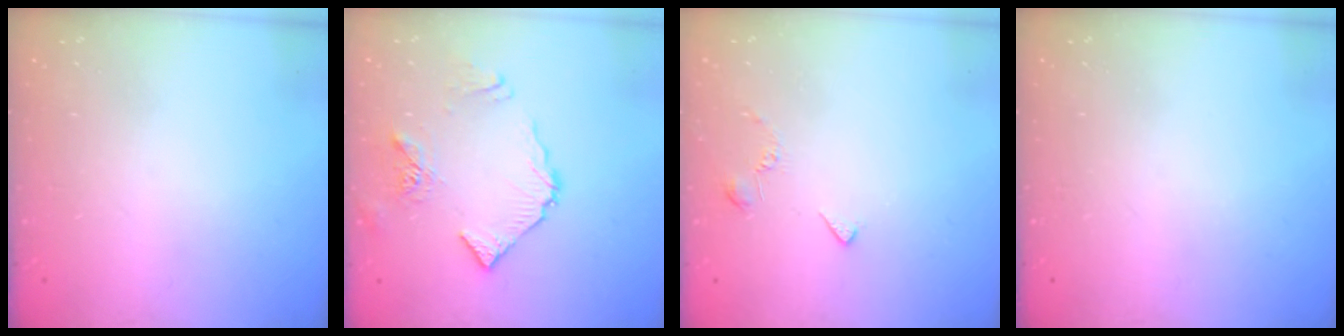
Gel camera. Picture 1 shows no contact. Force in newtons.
{"total": 9.6, "press": 9.6, "slide": 0.6}
{"total": 3.0, "press": 2.9, "slide": 0.7}
{"total": 0.0}